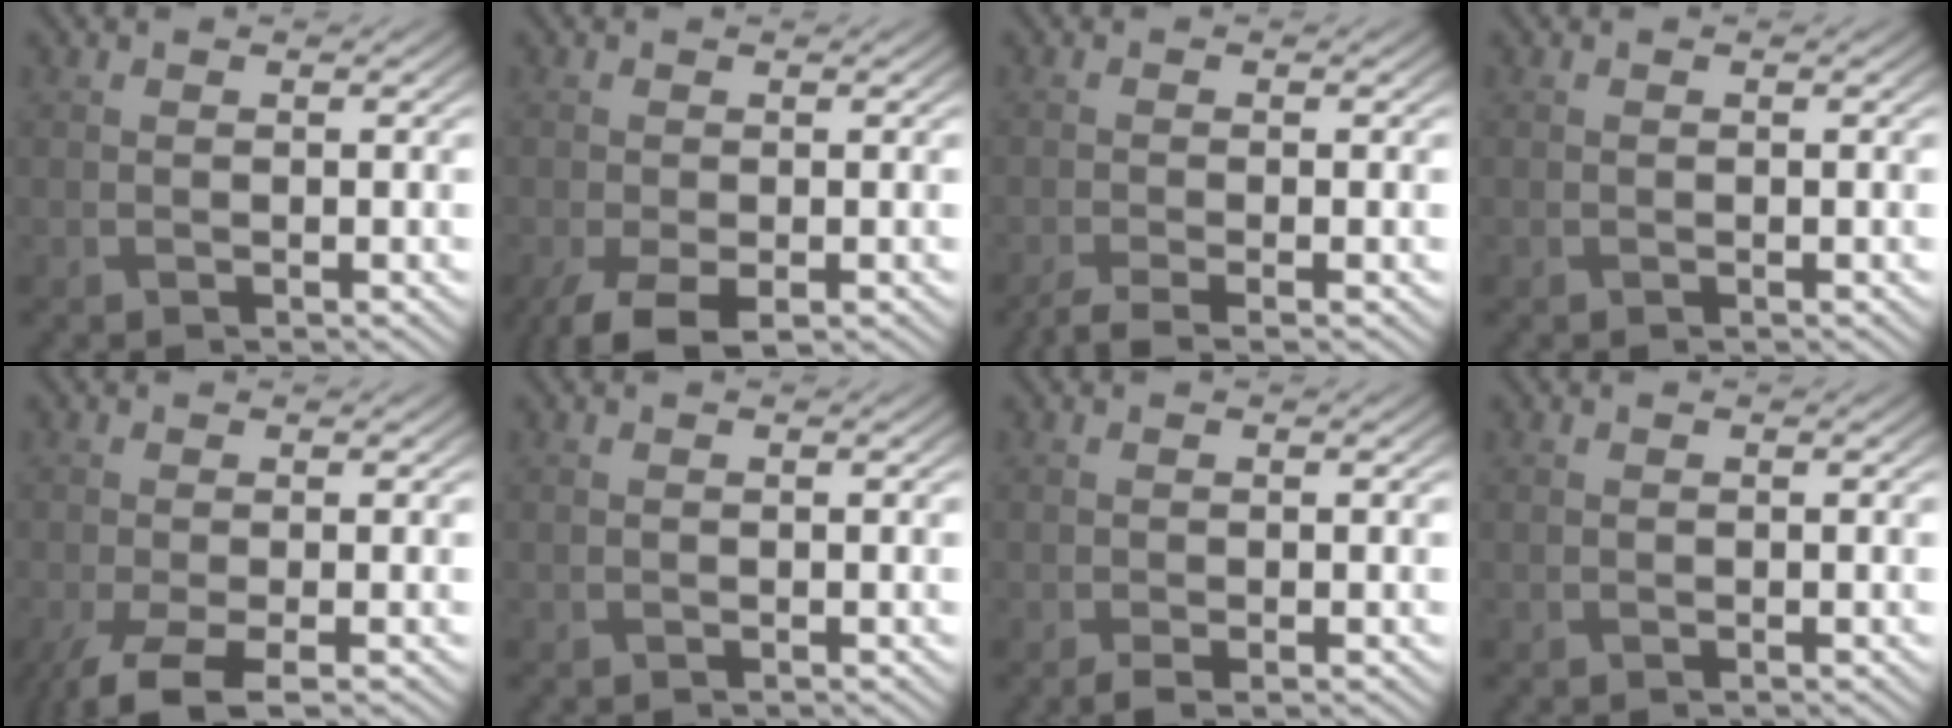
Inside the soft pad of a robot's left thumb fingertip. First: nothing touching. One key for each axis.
{"total": 4.4, "fx": -2.7, "fy": 1.9, "fz": 3.0, "tx": -0.070, "ty": -0.015, "tz": -0.045}
{"total": 2.7, "fx": -1.9, "fy": 0.4, "fz": 1.9, "tx": -0.032, "ty": -0.001, "tz": -0.046}
{"total": 0.0}
{"total": 4.7, "fx": -2.8, "fy": 1.1, "fz": 3.6, "tx": -0.079, "ty": -0.014, "tz": -0.057}
{"total": 0.0}
{"total": 1.0, "fx": -0.6, "fy": 0.2, "fz": 0.8, "tx": -0.018, "ty": -0.003, "tz": -0.009}
{"total": 0.0}